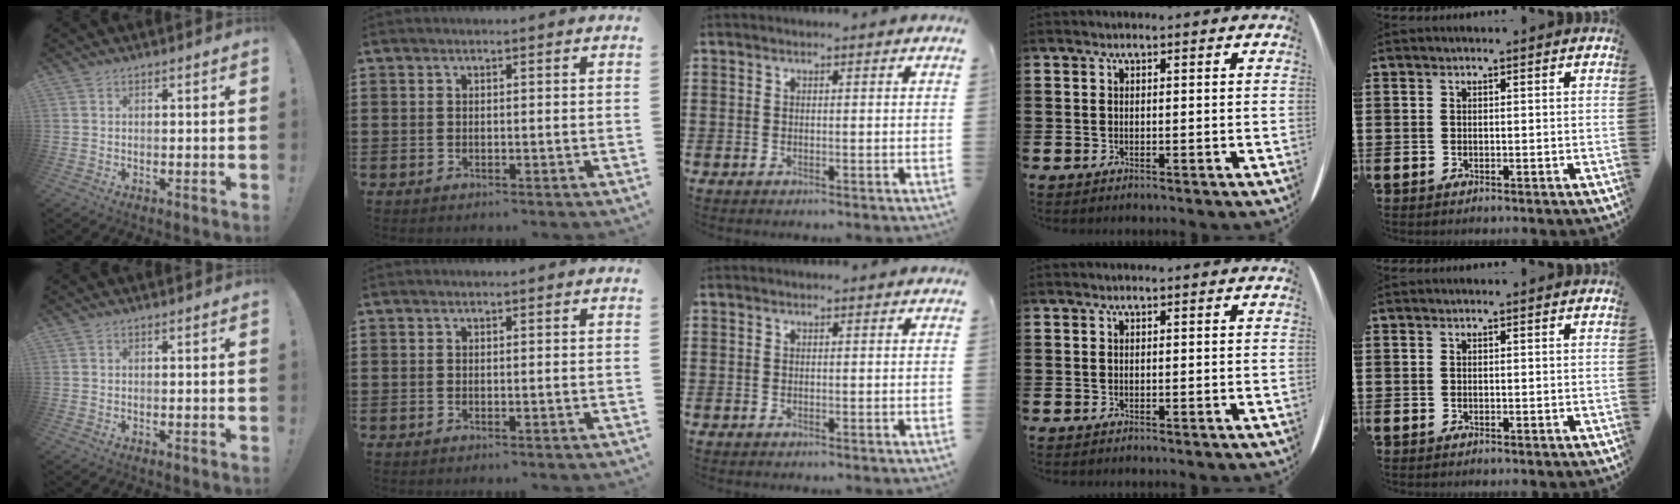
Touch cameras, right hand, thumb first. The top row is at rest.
{}